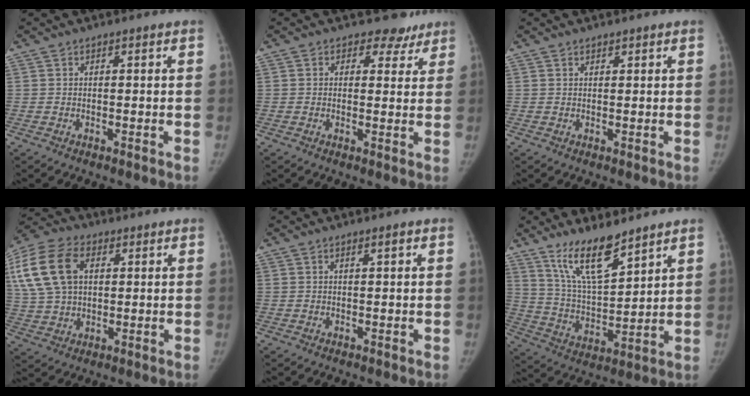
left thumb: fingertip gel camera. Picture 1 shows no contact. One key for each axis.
{"total": 4.5, "fx": 3.1, "fy": 3.2, "fz": 0.6, "tx": 0.021, "ty": -0.015, "tz": 0.037}
{"total": 0.7, "fx": 0.6, "fy": 0.3, "fz": 0.0, "tx": 0.005, "ty": -0.010, "tz": 0.006}
{"total": 17.5, "fx": 5.0, "fy": 11.4, "fz": 12.4, "tx": -0.258, "ty": 0.011, "tz": 0.091}
{"total": 1.1, "fx": 0.6, "fy": 0.1, "fz": 0.9, "tx": -0.017, "ty": 0.001, "tz": 0.010}
{"total": 12.5, "fx": 9.2, "fy": 3.5, "fz": 7.6, "tx": -0.117, "ty": -0.070, "tz": 0.181}